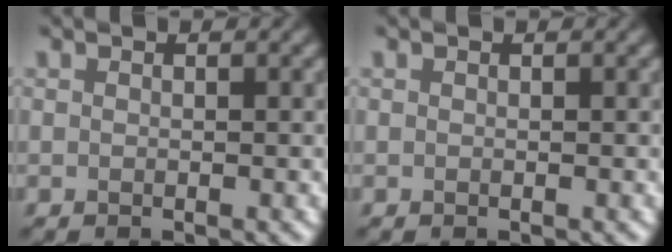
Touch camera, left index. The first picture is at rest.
{"total": 0.0}